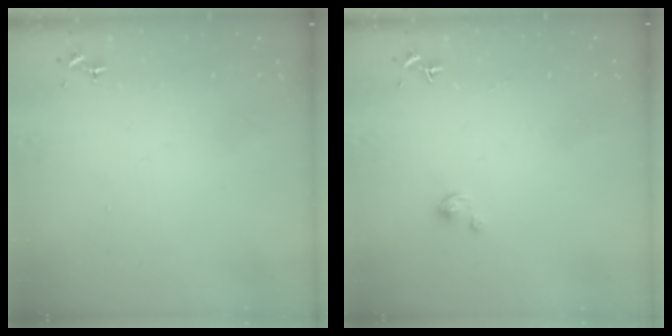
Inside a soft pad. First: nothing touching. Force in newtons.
{"total": 2.4, "press": 2.4, "slide": 0.3}